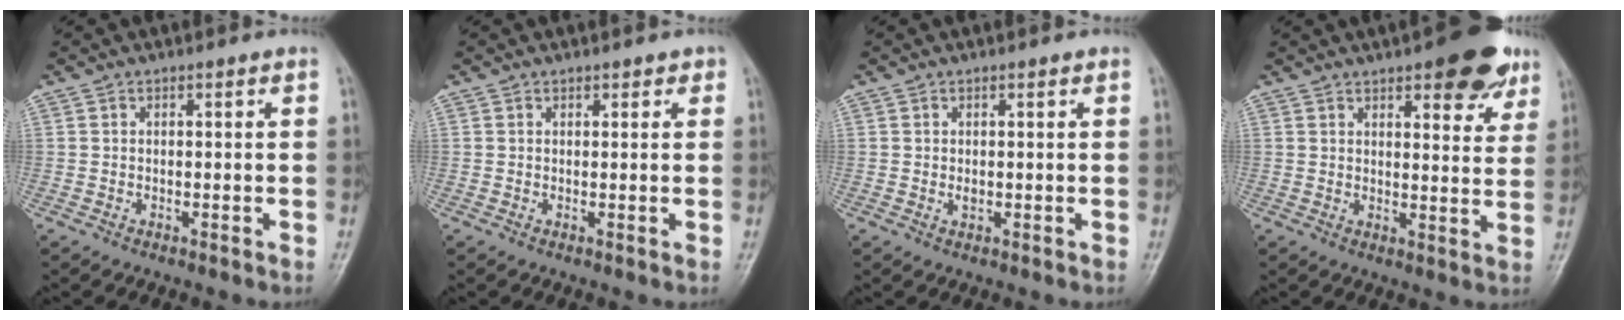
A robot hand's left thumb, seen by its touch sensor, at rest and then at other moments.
{"total": 1.4, "force": [0.8, 1.0, 0.6], "torque": [0.011, -0.002, 0.007]}
{"total": 1.2, "force": [0.1, 0.9, 0.8], "torque": [-0.007, -0.001, 0.003]}
{"total": 12.4, "force": [7.4, 4.6, 8.7], "torque": [-0.070, -0.030, 0.093]}